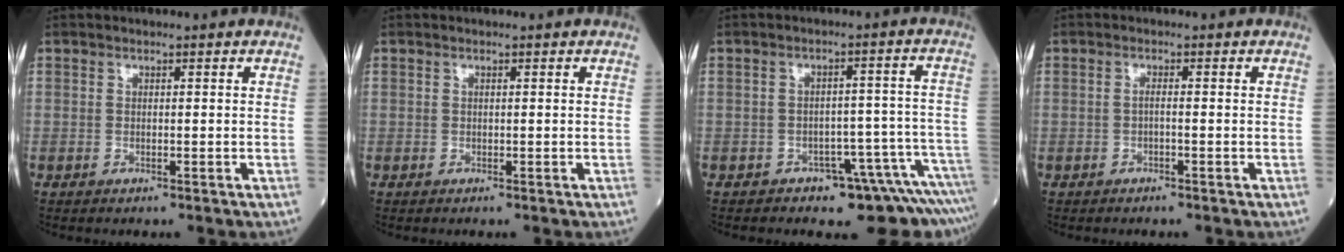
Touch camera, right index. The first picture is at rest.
{"total": 0.0}
{"total": 8.3, "force": [-7.7, 2.0, 2.3], "torque": [0.004, 0.051, -0.097]}
{"total": 0.9, "force": [-0.4, 0.0, 0.8], "torque": [-0.014, 0.002, -0.007]}